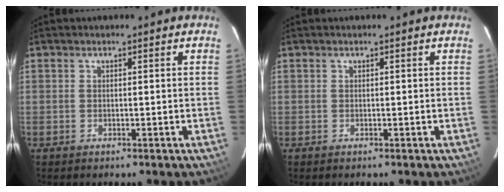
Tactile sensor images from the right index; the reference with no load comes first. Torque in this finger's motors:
{"motor_torque": [0.00, 0.00, 0.00, 0.01]}